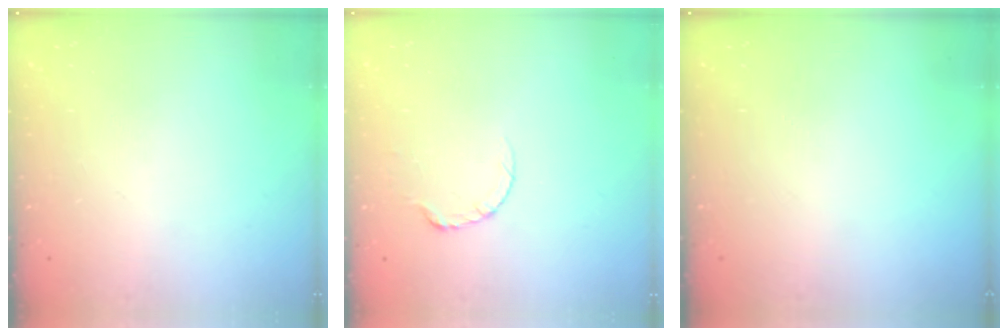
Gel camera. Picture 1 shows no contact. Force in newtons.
{"total": 3.9, "press": 3.8, "slide": 0.5}
{"total": 0.0}